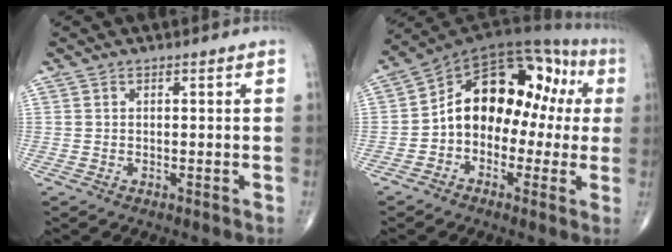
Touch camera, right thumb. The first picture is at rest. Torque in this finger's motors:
{"motor_torque": [2.43, 2.58, 1.04, -0.63, 0.14]}